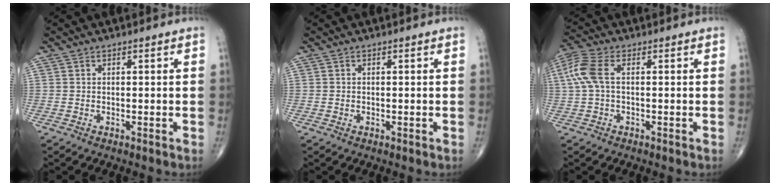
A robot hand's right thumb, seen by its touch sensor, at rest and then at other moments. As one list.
[{"total": 0.0}, {"total": 6.8, "force": [1.0, 3.4, 5.8], "torque": [-0.165, 0.022, 0.018]}]